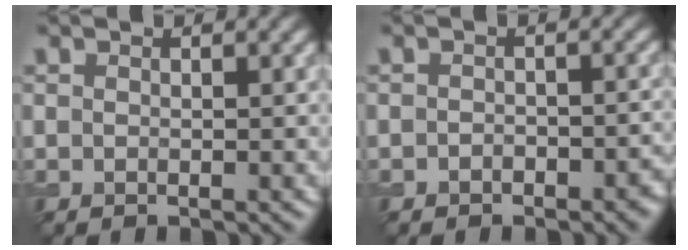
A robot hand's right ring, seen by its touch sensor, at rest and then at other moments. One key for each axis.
{"total": 2.0, "fx": -1.1, "fy": 1.3, "fz": 1.0, "tx": -0.015, "ty": -0.003, "tz": -0.020}